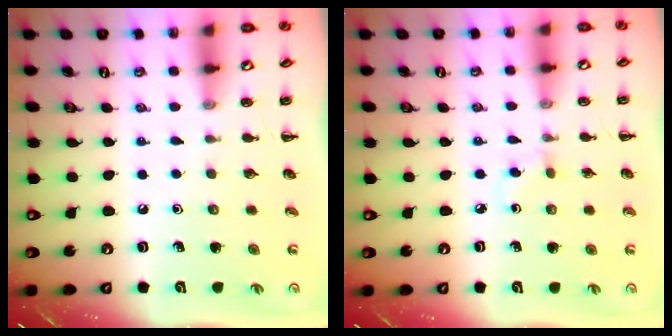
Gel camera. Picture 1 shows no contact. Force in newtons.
{"total": 2.0, "press": 1.7, "slide": 1.0}